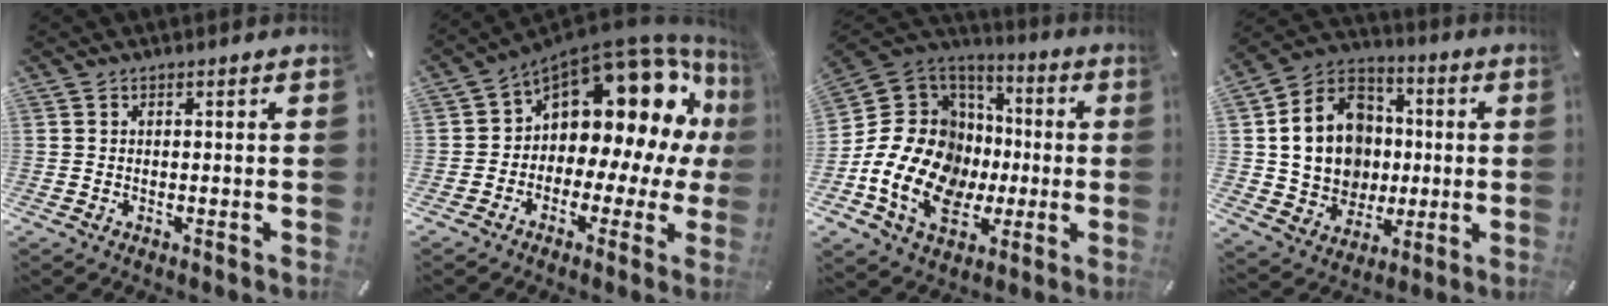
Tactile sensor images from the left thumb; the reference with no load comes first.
{"total": 14.4, "force": [7.2, 8.5, 9.1], "torque": [-0.131, -0.073, 0.114]}
{"total": 19.8, "force": [-4.7, 16.1, 10.6], "torque": [-0.218, 0.003, -0.067]}
{"total": 17.2, "force": [0.0, 15.1, 8.1], "torque": [-0.173, 0.006, 0.010]}